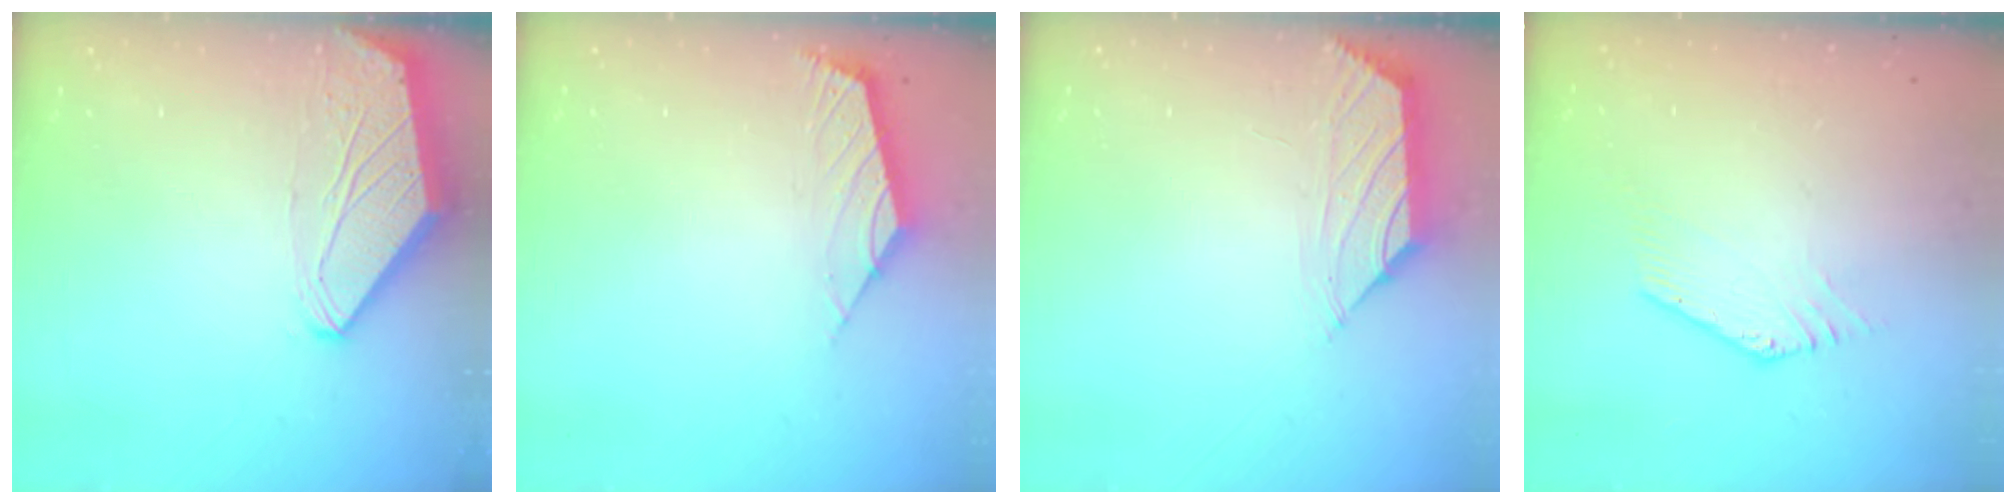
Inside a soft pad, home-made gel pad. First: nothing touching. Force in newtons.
{"total": 2.5, "press": 2.5, "slide": 0.6}
{"total": 0.9, "press": 0.7, "slide": 0.4}
{"total": 1.3, "press": 1.3, "slide": 0.1}